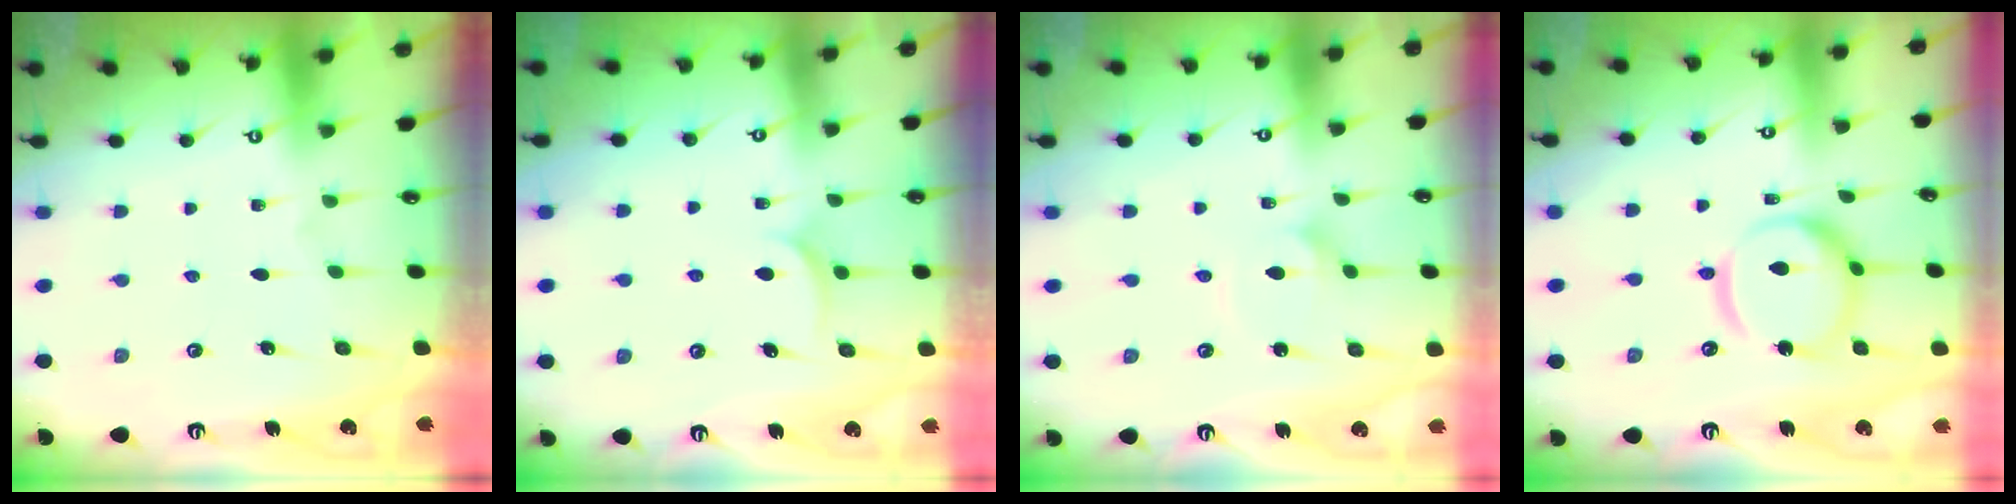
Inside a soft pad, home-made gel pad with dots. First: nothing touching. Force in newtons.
{"total": 5.7, "press": 5.7, "slide": 0.3}
{"total": 2.0, "press": 2.0, "slide": 0.1}
{"total": 13.7, "press": 13.7, "slide": 1.3}